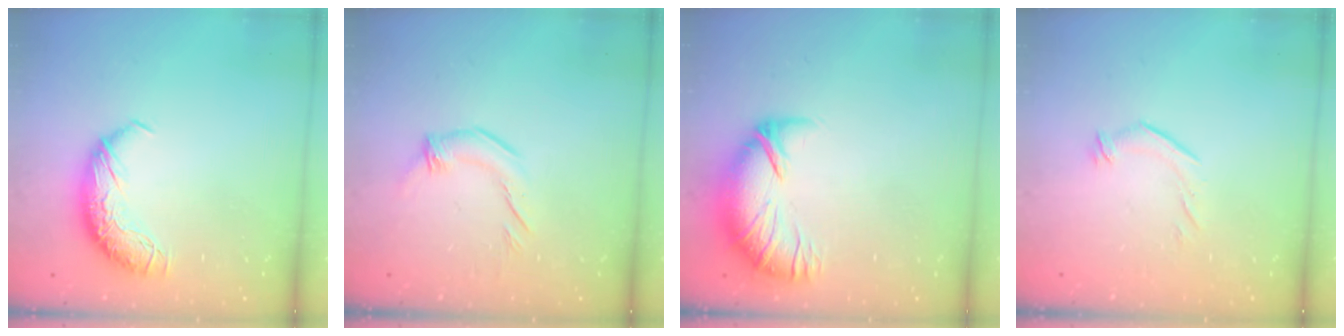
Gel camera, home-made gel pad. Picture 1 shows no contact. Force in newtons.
{"total": 2.3, "press": 2.3, "slide": 0.6}
{"total": 2.7, "press": 1.5, "slide": 2.2}
{"total": 4.7, "press": 4.5, "slide": 1.4}